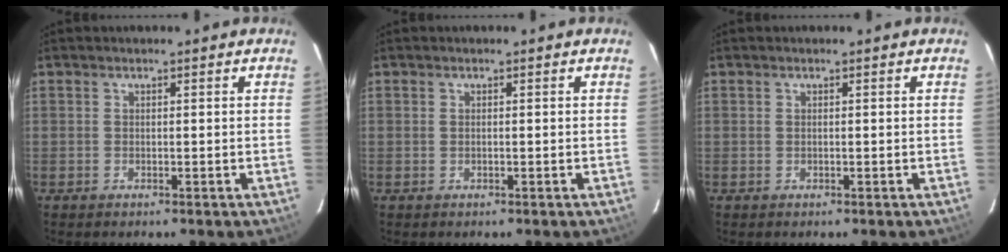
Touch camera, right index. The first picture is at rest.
{"total": 0.0}
{"total": 0.0}